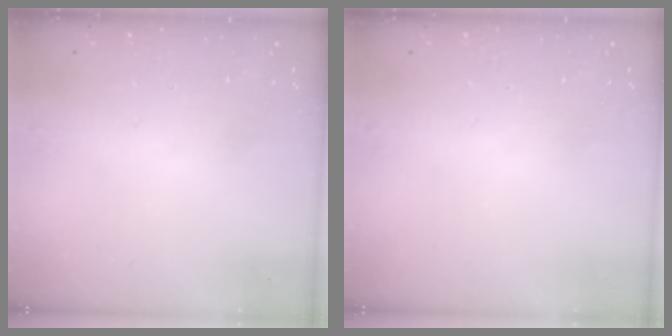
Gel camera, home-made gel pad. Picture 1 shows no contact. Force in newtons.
{"total": 0.0}